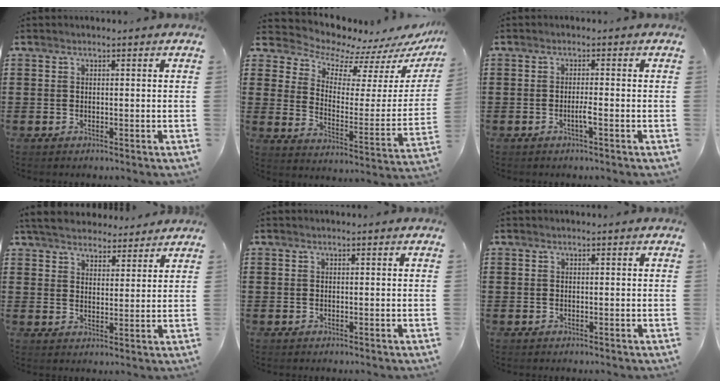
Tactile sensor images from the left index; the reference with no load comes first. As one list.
[{"total": 6.6, "force": [6.2, 2.1, 0.8], "torque": [-0.041, -0.066, 0.104]}, {"total": 1.7, "force": [-0.8, -0.1, 1.6], "torque": [-0.029, -0.001, -0.014]}, {"total": 5.0, "force": [4.6, 1.5, 1.0], "torque": [-0.039, -0.015, 0.084]}, {"total": 0.0}, {"total": 0.0}]